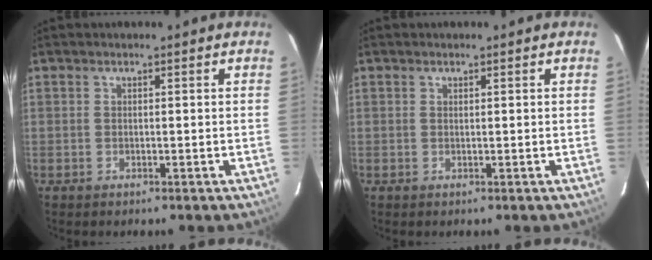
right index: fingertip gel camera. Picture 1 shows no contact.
{"total": 0.0}